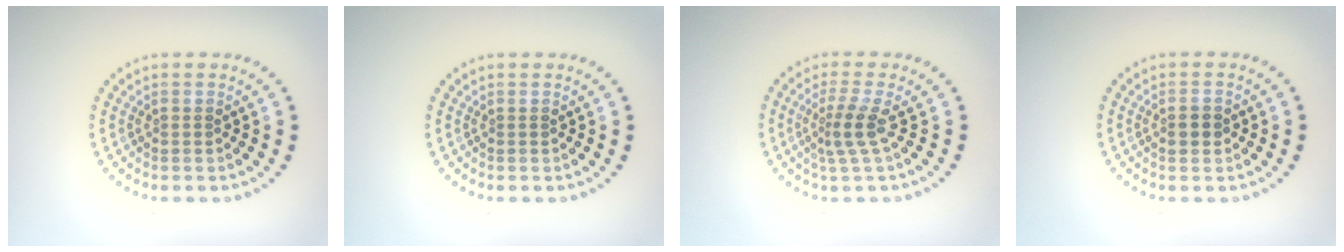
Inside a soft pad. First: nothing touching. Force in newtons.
{"total": 0.0}
{"total": 2.4, "press": 1.7, "slide": 1.7}
{"total": 1.9, "press": 1.9, "slide": 0.1}